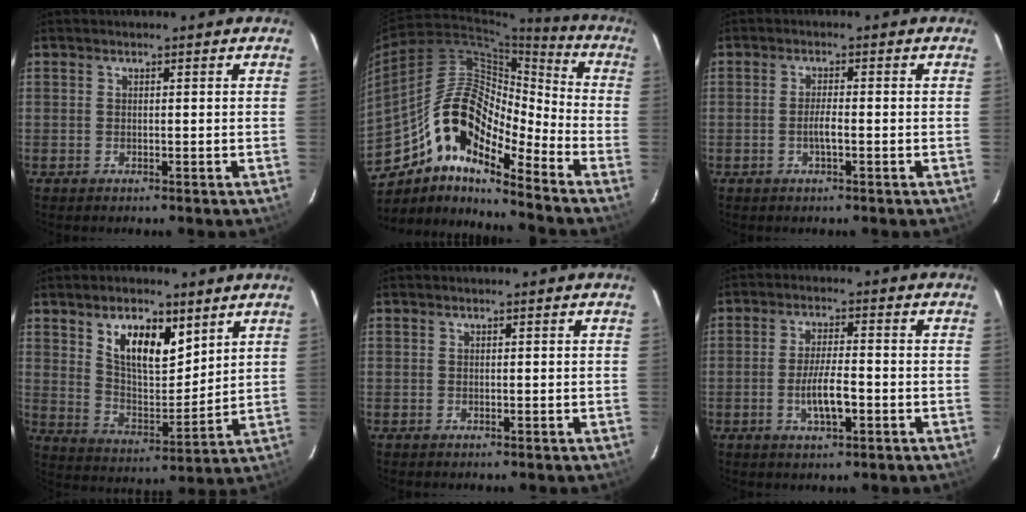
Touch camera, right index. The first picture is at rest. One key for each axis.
{"total": 16.7, "fx": -10.7, "fy": 5.8, "fz": 11.4, "tx": -0.196, "ty": 0.007, "tz": -0.213}
{"total": 2.5, "fx": -0.8, "fy": 0.3, "fz": 2.4, "tx": -0.046, "ty": 0.000, "tz": -0.015}
{"total": 11.7, "fx": 6.6, "fy": 5.5, "fz": 7.9, "tx": -0.132, "ty": 0.001, "tz": 0.125}
{"total": 0.0}
{"total": 6.4, "fx": -2.1, "fy": 1.5, "fz": 5.8, "tx": -0.113, "ty": -0.003, "tz": -0.035}